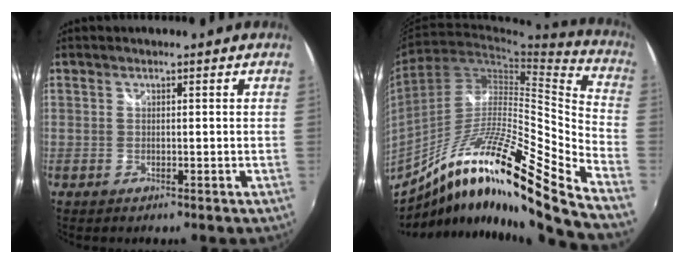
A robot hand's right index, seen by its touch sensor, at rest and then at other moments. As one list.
[{"total": 22.7, "force": [-14.1, 1.8, 17.7], "torque": [-0.263, -0.025, -0.252]}]